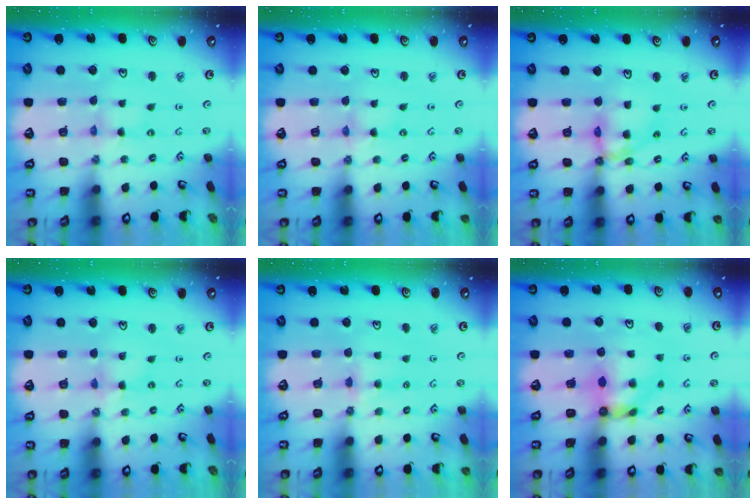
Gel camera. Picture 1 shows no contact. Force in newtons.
{"total": 1.1, "press": 1.0, "slide": 0.2}
{"total": 12.1, "press": 12.1, "slide": 1.2}
{"total": 3.3, "press": 3.3, "slide": 0.3}
{"total": 5.2, "press": 5.1, "slide": 0.7}
{"total": 6.8, "press": 6.8, "slide": 0.4}